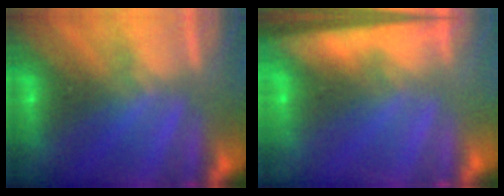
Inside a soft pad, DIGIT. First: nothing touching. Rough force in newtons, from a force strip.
{"total": 10.0}